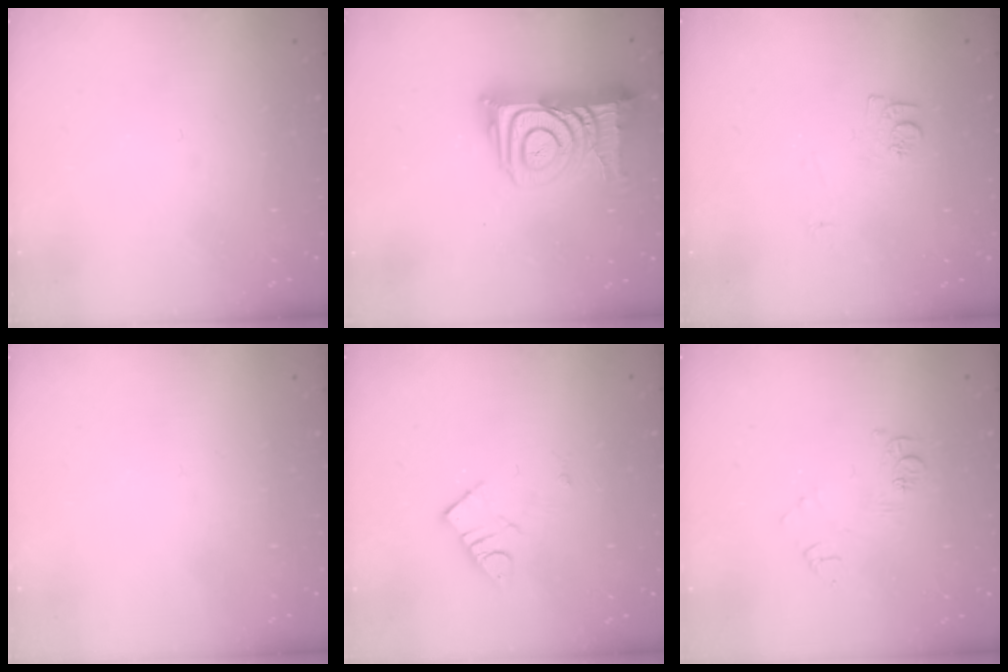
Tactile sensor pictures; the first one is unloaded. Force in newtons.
{"total": 15.7, "press": 15.6, "slide": 1.2}
{"total": 7.7, "press": 7.7, "slide": 0.8}
{"total": 1.8, "press": 1.8, "slide": 0.1}
{"total": 3.8, "press": 3.7, "slide": 0.4}
{"total": 7.2, "press": 7.2, "slide": 0.7}